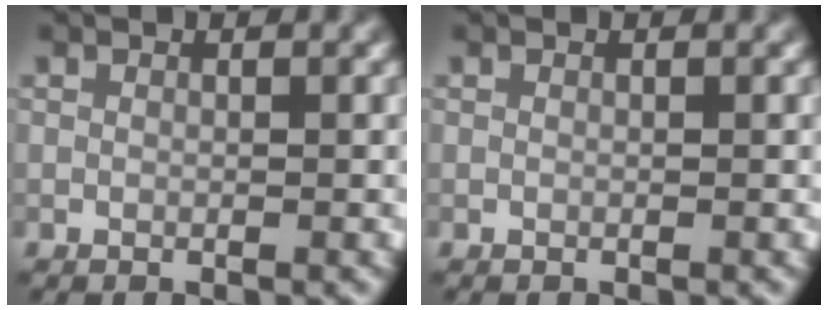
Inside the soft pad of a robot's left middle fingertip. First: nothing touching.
{"total": 0.0}